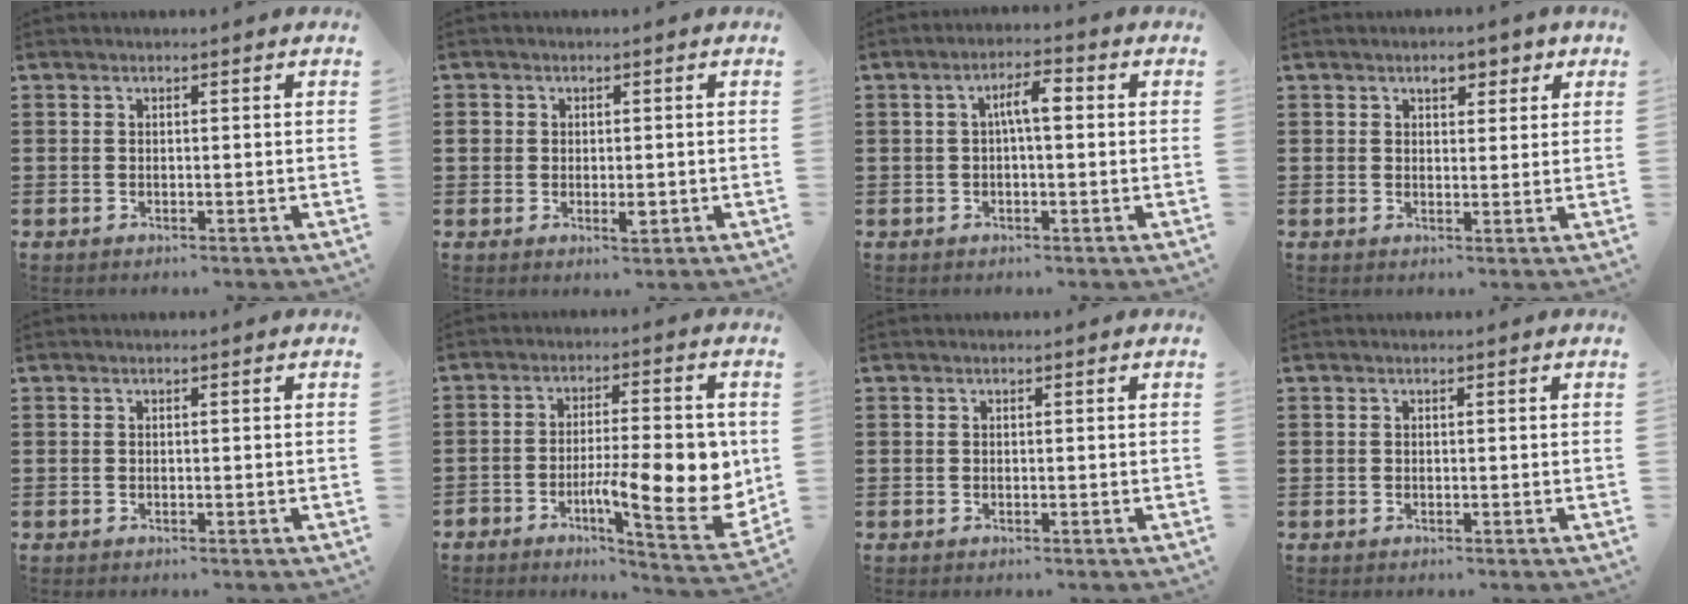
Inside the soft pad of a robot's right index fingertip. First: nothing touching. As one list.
[{"total": 2.7, "force": [-0.2, 1.9, 1.9], "torque": [-0.037, 0.004, -0.004]}, {"total": 4.2, "force": [0.1, 1.1, 4.0], "torque": [-0.076, 0.012, -0.002]}, {"total": 3.1, "force": [2.0, 1.6, 1.7], "torque": [-0.025, 0.003, 0.030]}, {"total": 0.0}, {"total": 12.7, "force": [-2.6, 4.5, 11.6], "torque": [-0.170, -0.008, -0.041]}, {"total": 0.0}, {"total": 0.0}]